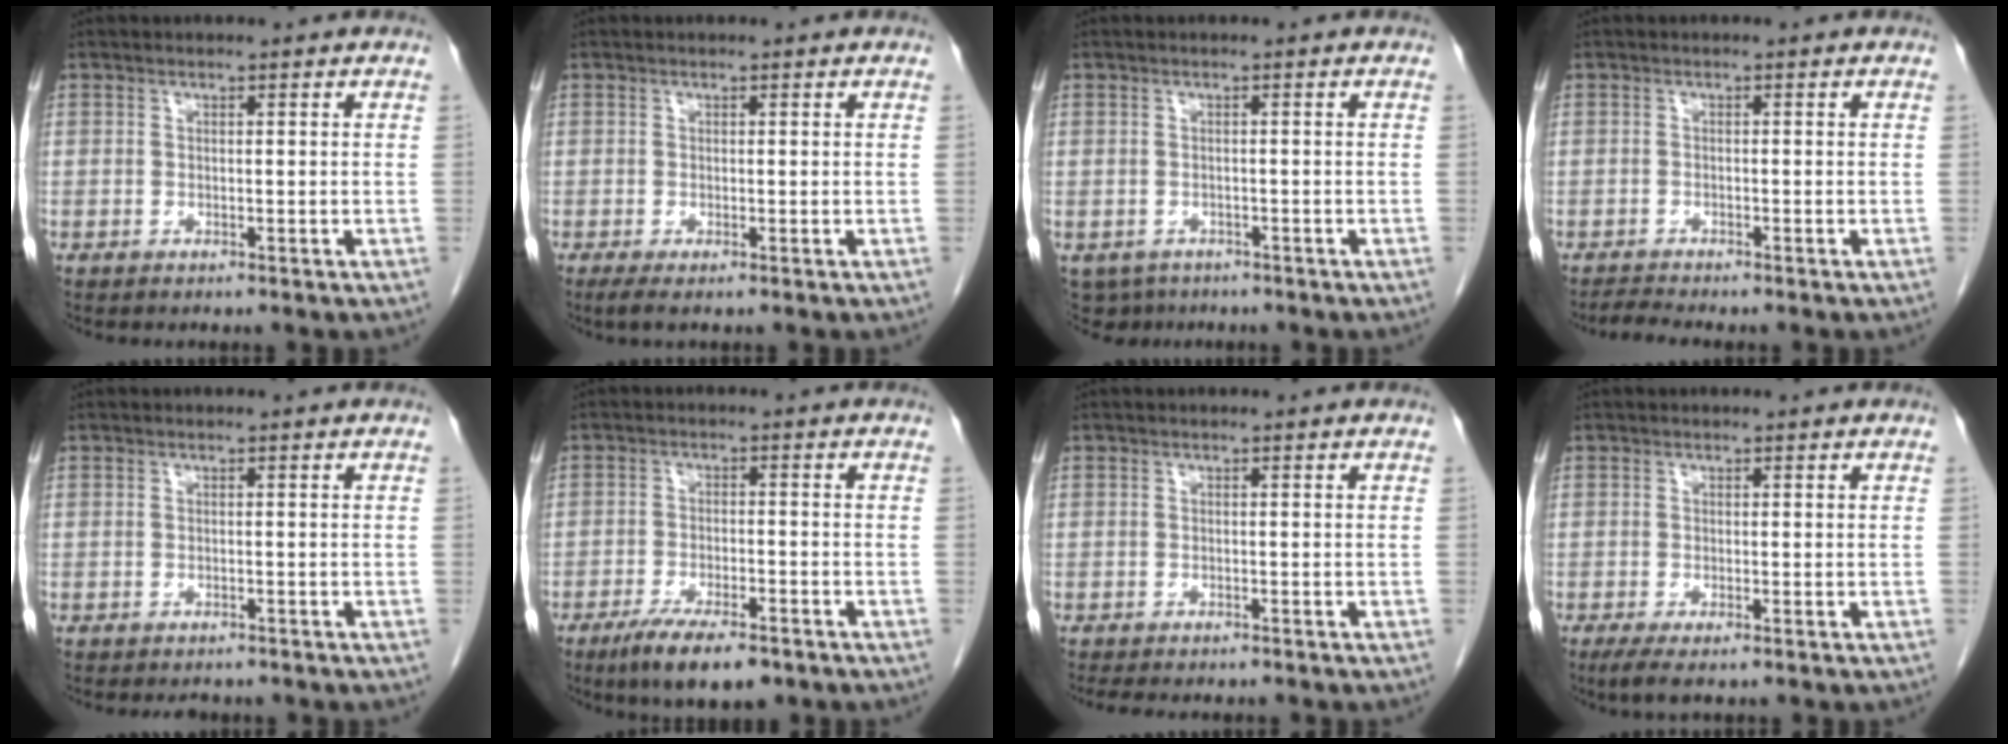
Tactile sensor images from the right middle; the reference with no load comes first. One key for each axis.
{"total": 1.4, "fx": -0.9, "fy": 0.1, "fz": 1.1, "tx": -0.028, "ty": -0.007, "tz": -0.017}
{"total": 4.1, "fx": -3.0, "fy": 2.8, "fz": 0.6, "tx": -0.005, "ty": 0.000, "tz": -0.043}
{"total": 1.7, "fx": -1.6, "fy": -0.4, "fz": 0.3, "tx": -0.012, "ty": -0.009, "tz": -0.031}
{"total": 1.9, "fx": -1.7, "fy": 0.7, "fz": 0.4, "tx": -0.008, "ty": -0.003, "tz": -0.022}
{"total": 8.5, "fx": -5.9, "fy": 2.2, "fz": 5.7, "tx": -0.096, "ty": -0.013, "tz": -0.094}
{"total": 5.9, "fx": -5.1, "fy": 1.5, "fz": 2.7, "tx": -0.032, "ty": -0.008, "tz": -0.069}
{"total": 2.4, "fx": -1.4, "fy": 0.3, "fz": 1.8, "tx": -0.039, "ty": -0.010, "tz": -0.027}